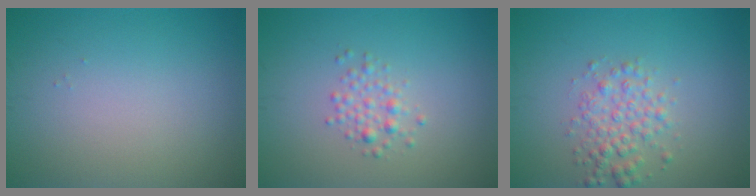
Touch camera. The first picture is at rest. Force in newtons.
{"total": 1.7, "press": 1.7, "slide": 0.1}
{"total": 2.9, "press": 2.9, "slide": 0.0}